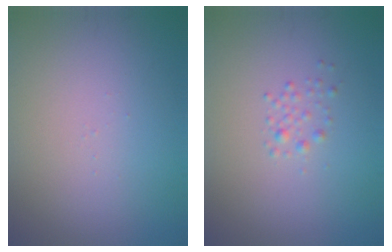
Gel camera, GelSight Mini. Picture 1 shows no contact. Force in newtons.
{"total": 1.1, "press": 1.1, "slide": 0.1}